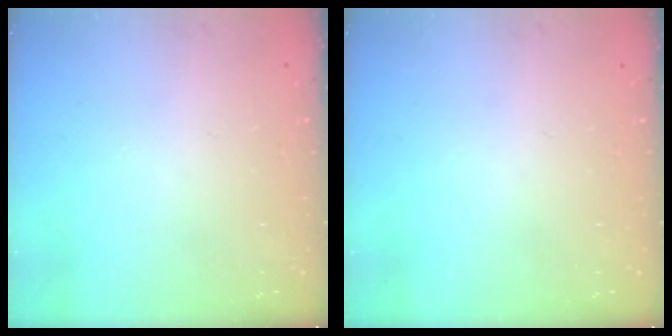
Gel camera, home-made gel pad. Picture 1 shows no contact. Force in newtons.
{"total": 0.0}